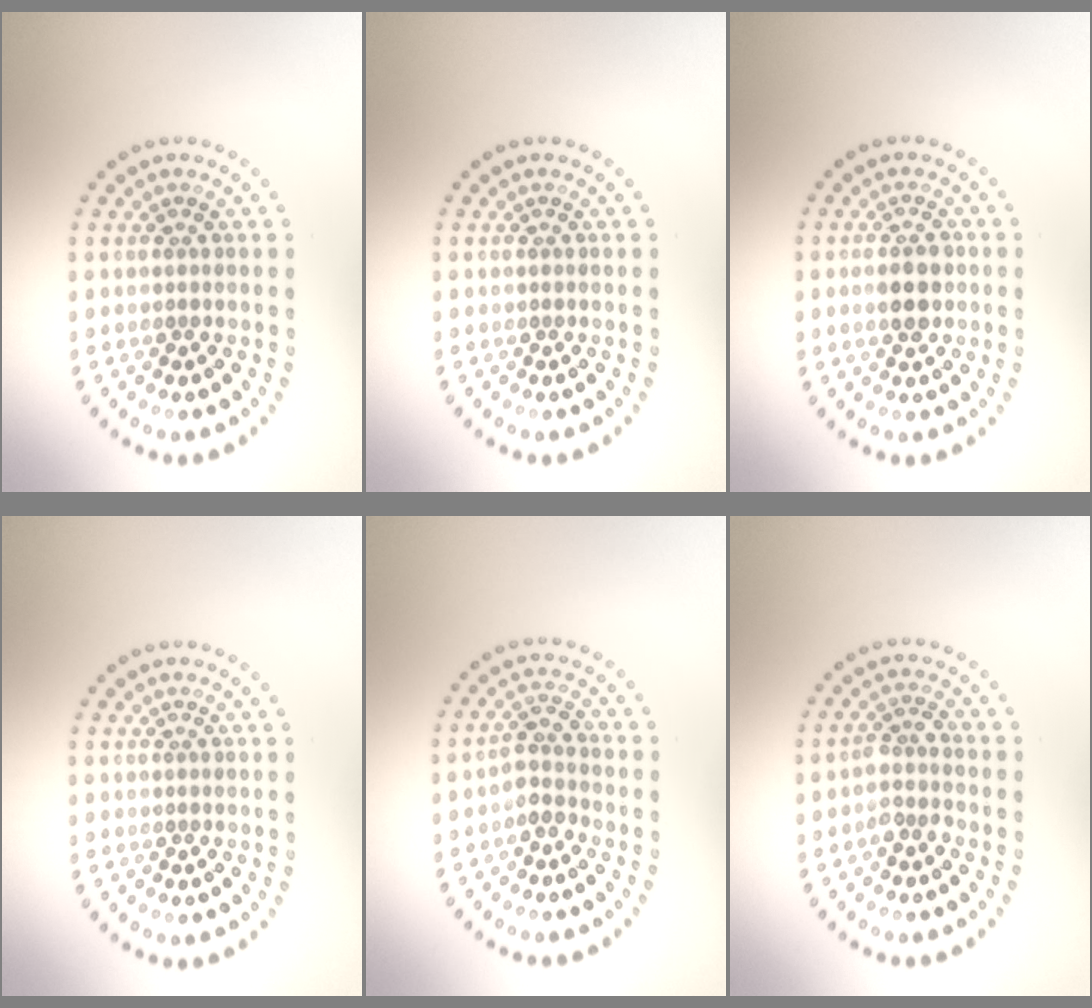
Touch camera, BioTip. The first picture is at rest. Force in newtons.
{"total": 0.0}
{"total": 2.8, "press": 2.8, "slide": 0.2}
{"total": 0.0}
{"total": 2.1, "press": 1.6, "slide": 1.3}
{"total": 2.0, "press": 1.6, "slide": 1.2}